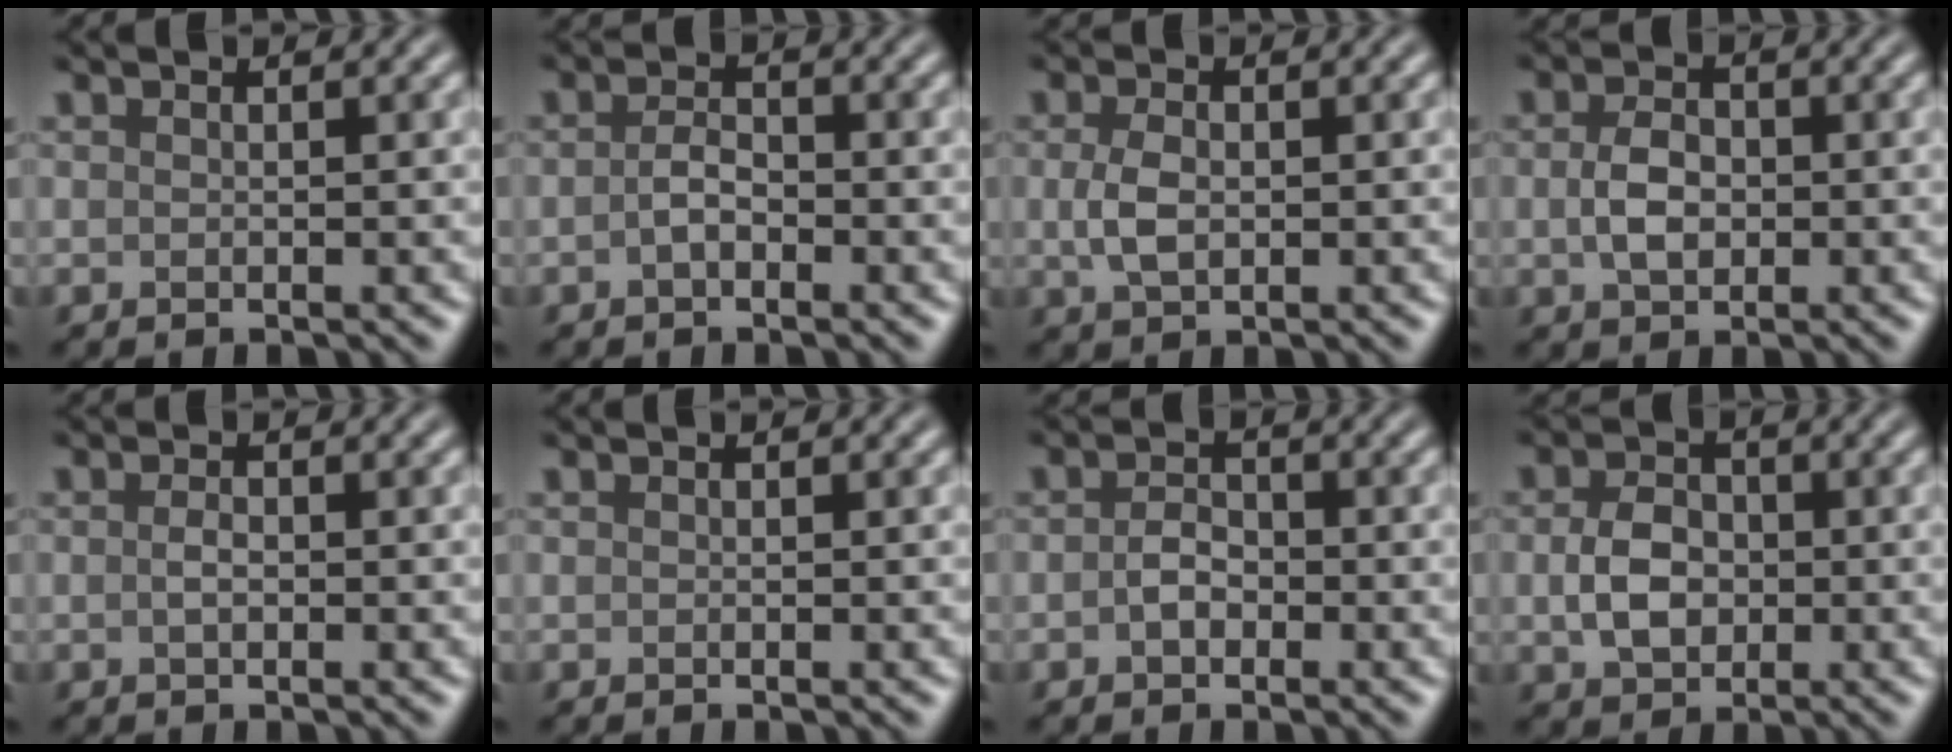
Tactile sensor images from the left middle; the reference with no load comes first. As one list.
[{"total": 1.7, "force": [-0.6, 0.9, 1.3], "torque": [-0.027, 0.004, -0.016]}, {"total": 2.6, "force": [0.0, 1.7, 2.0], "torque": [-0.048, -0.001, 0.001]}, {"total": 3.2, "force": [-0.1, 2.2, 2.3], "torque": [-0.049, -0.001, -0.005]}, {"total": 1.1, "force": [-0.1, 0.6, 1.0], "torque": [-0.021, 0.000, -0.004]}, {"total": 0.0}, {"total": 1.9, "force": [-0.5, 1.4, 1.3], "torque": [-0.026, 0.003, -0.014]}, {"total": 3.9, "force": [-0.2, 2.9, 2.6], "torque": [-0.054, -0.001, -0.009]}]